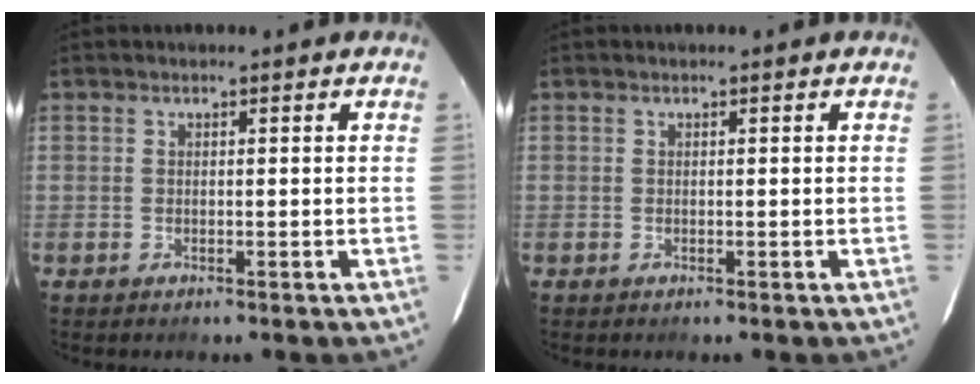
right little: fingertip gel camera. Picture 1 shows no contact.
{"total": 0.0}